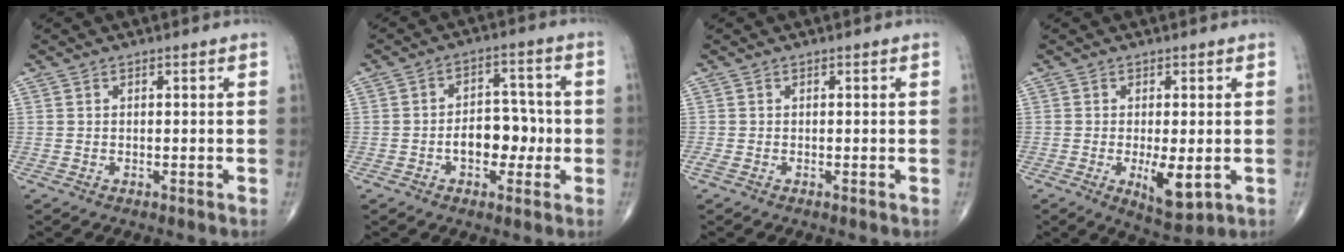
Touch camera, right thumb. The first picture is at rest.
{"total": 8.4, "force": [-1.7, 5.4, 6.2], "torque": [-0.062, 0.026, -0.032]}
{"total": 0.8, "force": [-0.3, 0.3, 0.7], "torque": [-0.023, -0.005, -0.010]}
{"total": 6.9, "force": [-1.4, 2.5, 6.3], "torque": [-0.100, -0.019, -0.014]}